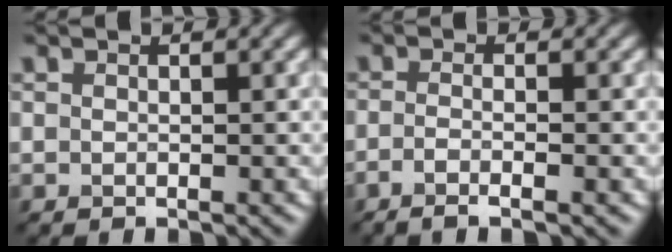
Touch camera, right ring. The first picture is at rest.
{"total": 2.8, "force": [-1.3, 0.8, 2.4], "torque": [-0.035, -0.009, -0.027]}